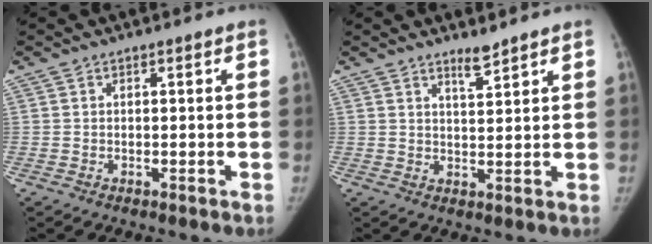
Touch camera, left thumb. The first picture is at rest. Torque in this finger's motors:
{"motor_torque": [0.10, -0.21, 0.62, -0.26, 0.12]}